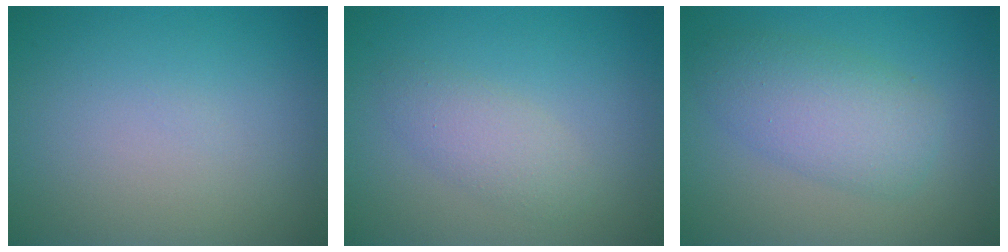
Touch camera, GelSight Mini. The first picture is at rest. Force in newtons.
{"total": 2.3, "press": 2.3, "slide": 0.1}
{"total": 4.8, "press": 4.8, "slide": 0.1}